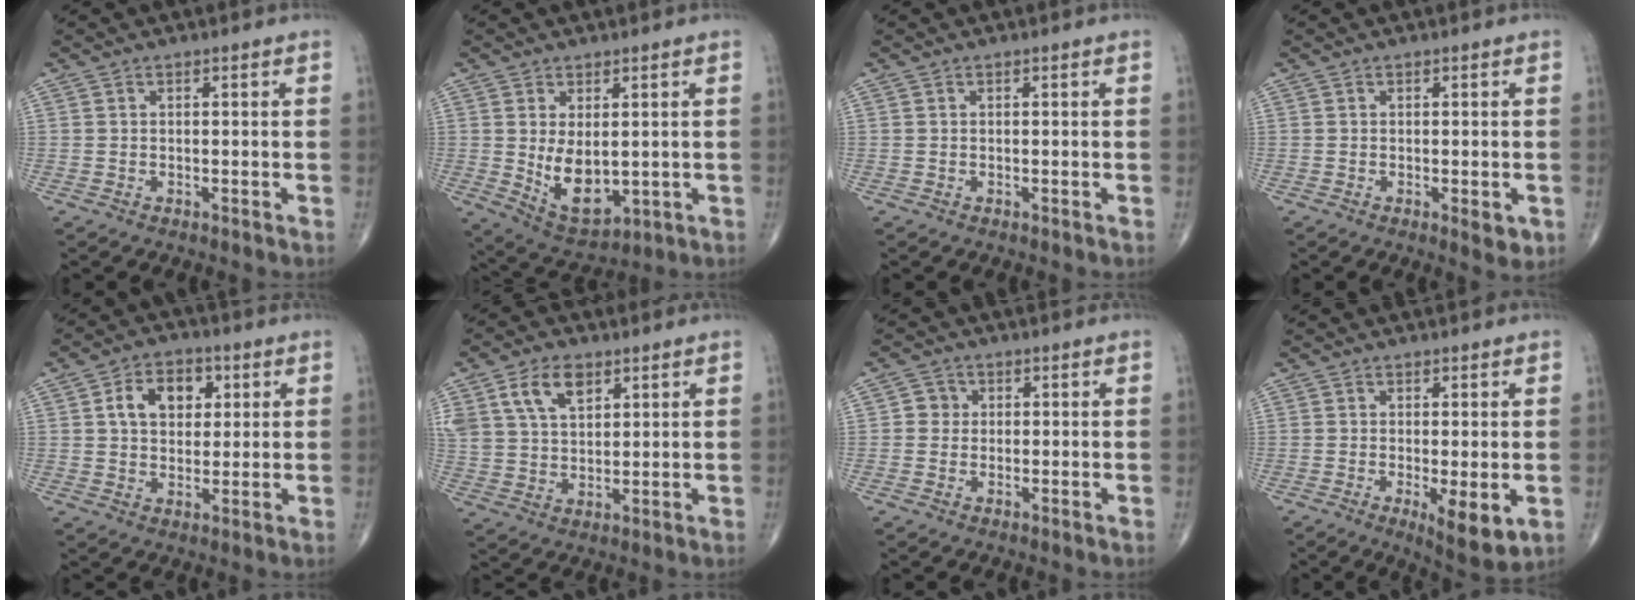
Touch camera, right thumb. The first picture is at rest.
{"total": 9.0, "force": [0.1, 5.1, 7.5], "torque": [-0.107, -0.016, 0.024]}
{"total": 0.0}
{"total": 2.8, "force": [-0.8, 1.1, 2.5], "torque": [-0.026, -0.006, -0.008]}
{"total": 9.0, "force": [2.6, 6.3, 5.9], "torque": [-0.068, 0.002, 0.038]}
{"total": 9.9, "force": [4.9, 6.0, 6.1], "torque": [-0.104, -0.012, 0.098]}
{"total": 2.6, "force": [0.2, 2.5, 0.7], "torque": [0.006, 0.006, -0.003]}
{"total": 6.9, "force": [-1.6, 2.0, 6.4], "torque": [-0.098, -0.021, -0.022]}